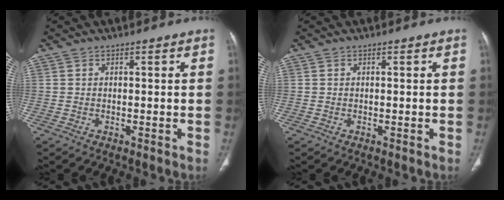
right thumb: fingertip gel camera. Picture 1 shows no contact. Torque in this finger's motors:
{"motor_torque": [-0.07, -0.20, -0.18, 0.38, 0.04]}